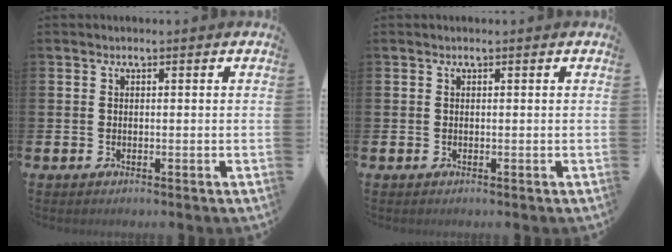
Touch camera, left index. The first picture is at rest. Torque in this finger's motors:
{"motor_torque": [0.09, 0.02, 0.05, 0.01]}